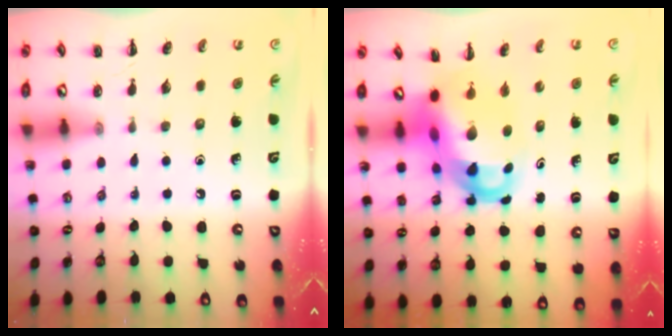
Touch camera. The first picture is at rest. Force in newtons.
{"total": 8.8, "press": 8.5, "slide": 2.4}